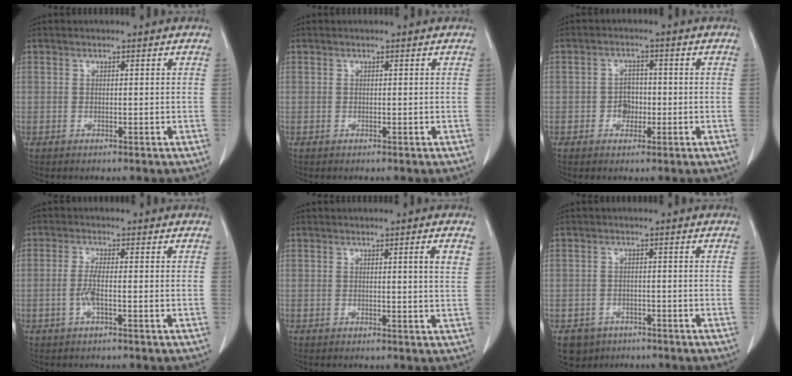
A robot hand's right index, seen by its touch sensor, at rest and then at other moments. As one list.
[{"total": 0.0}, {"total": 2.9, "force": [-0.7, 2.3, 1.6], "torque": [-0.020, 0.007, -0.011]}, {"total": 2.7, "force": [-0.7, 0.2, 2.6], "torque": [-0.058, -0.002, -0.017]}, {"total": 2.6, "force": [1.1, -0.3, 2.4], "torque": [-0.033, -0.004, 0.014]}, {"total": 4.2, "force": [-2.5, 3.4, 0.4], "torque": [-0.005, 0.007, -0.033]}]